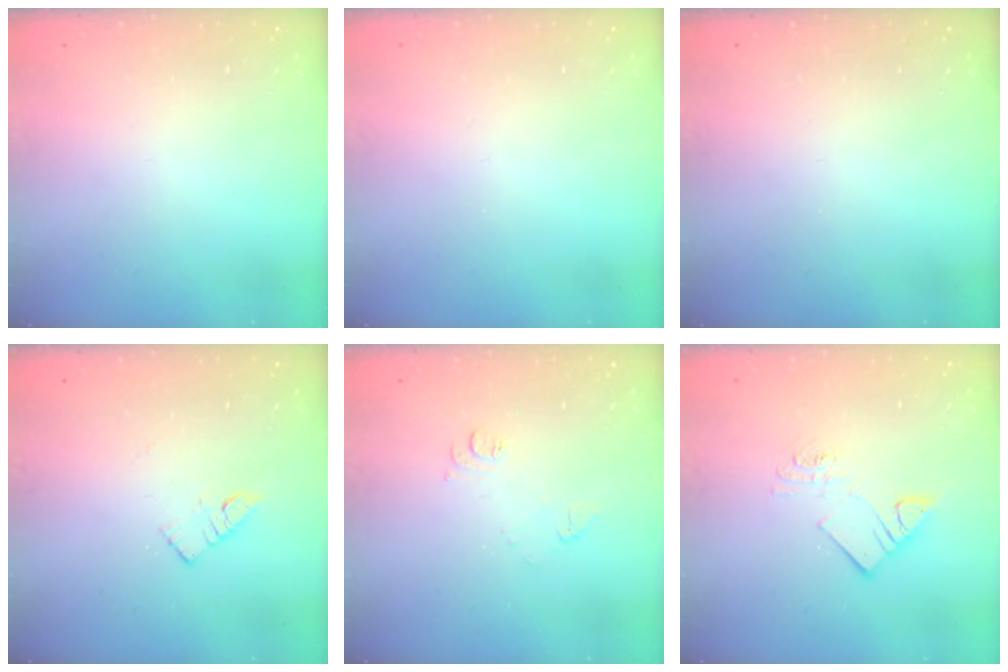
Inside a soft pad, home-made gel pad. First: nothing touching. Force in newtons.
{"total": 0.0}
{"total": 0.0}
{"total": 4.9, "press": 4.9, "slide": 0.2}
{"total": 6.4, "press": 6.4, "slide": 0.7}
{"total": 9.1, "press": 9.1, "slide": 0.5}